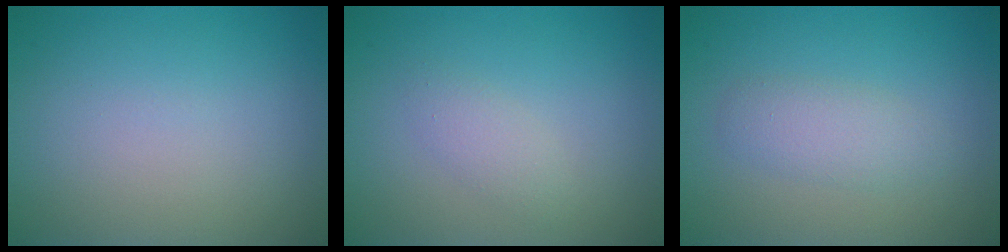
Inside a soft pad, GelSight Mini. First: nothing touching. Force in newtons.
{"total": 1.4, "press": 1.4, "slide": 0.1}
{"total": 2.2, "press": 2.2, "slide": 0.0}